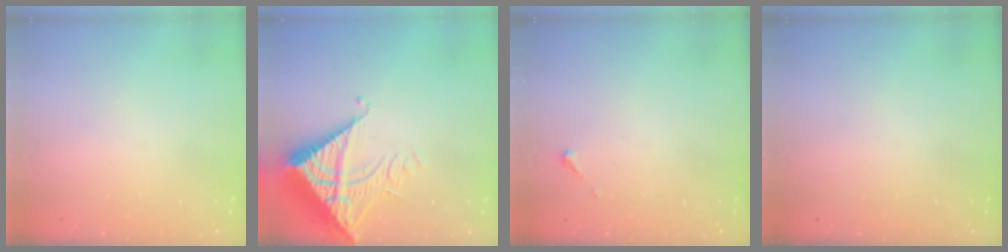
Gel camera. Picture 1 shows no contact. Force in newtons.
{"total": 11.5, "press": 11.5, "slide": 1.2}
{"total": 2.6, "press": 2.6, "slide": 0.3}
{"total": 0.0}